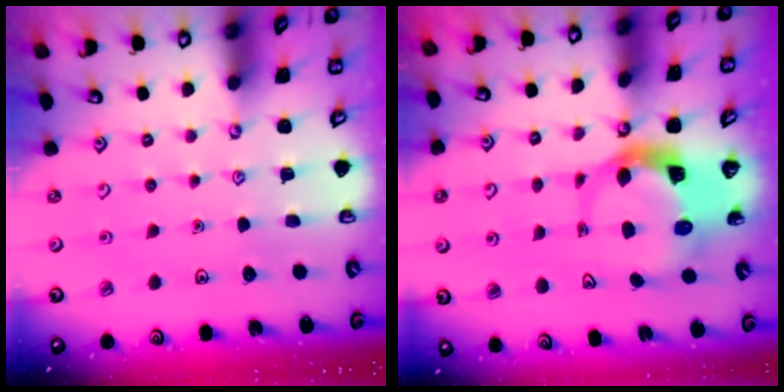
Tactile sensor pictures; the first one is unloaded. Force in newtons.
{"total": 5.8, "press": 5.7, "slide": 0.7}